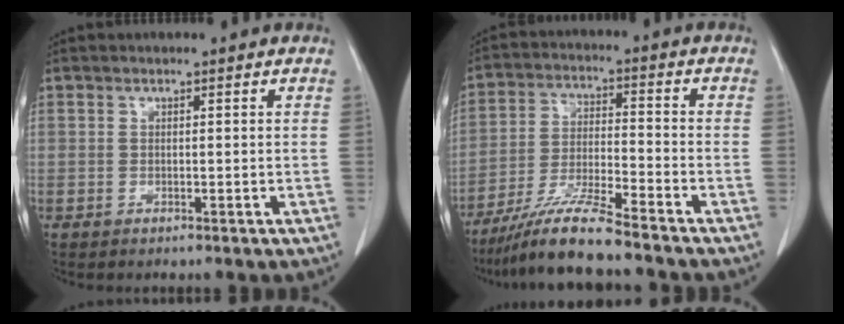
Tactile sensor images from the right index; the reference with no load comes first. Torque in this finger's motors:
{"motor_torque": [0.55, -0.67, 0.42, 0.11]}